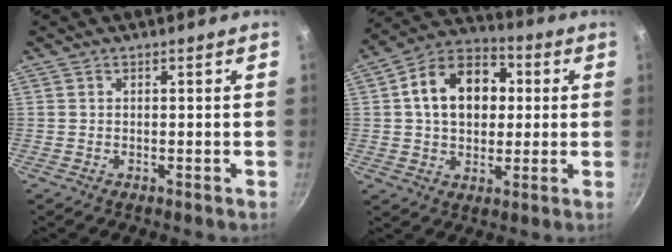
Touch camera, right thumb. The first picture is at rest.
{"total": 15.6, "force": [2.5, 11.3, 10.5], "torque": [-0.138, 0.026, 0.025]}